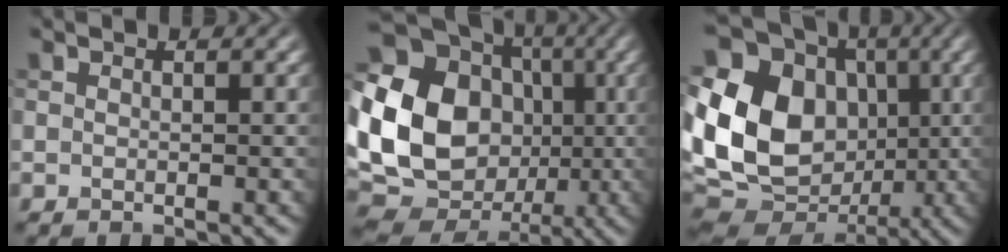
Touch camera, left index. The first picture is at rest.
{"total": 22.4, "force": [-0.6, 19.4, 11.2], "torque": [-0.256, 0.021, -0.048]}
{"total": 16.8, "force": [-0.5, 13.5, 10.0], "torque": [-0.235, 0.010, 0.001]}